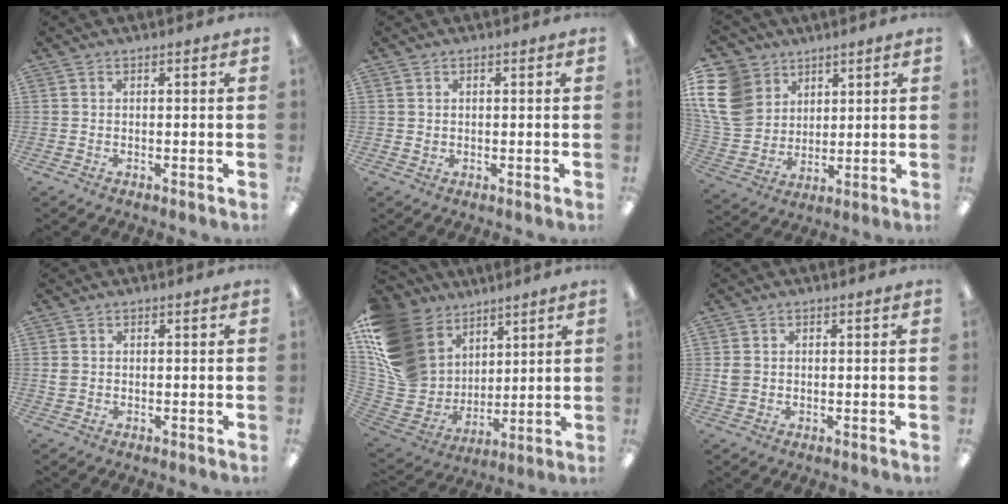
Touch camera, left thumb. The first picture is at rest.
{"total": 0.8, "force": [0.4, 0.7, 0.1], "torque": [-0.003, 0.006, 0.006]}
{"total": 14.5, "force": [5.7, 11.9, 6.0], "torque": [-0.150, -0.026, 0.113]}
{"total": 1.4, "force": [0.1, 1.2, 0.7], "torque": [-0.014, 0.005, 0.000]}
{"total": 20.2, "force": [8.8, 16.0, 8.7], "torque": [-0.192, -0.044, 0.186]}
{"total": 2.6, "force": [0.2, 2.3, 1.2], "torque": [-0.014, 0.002, 0.002]}